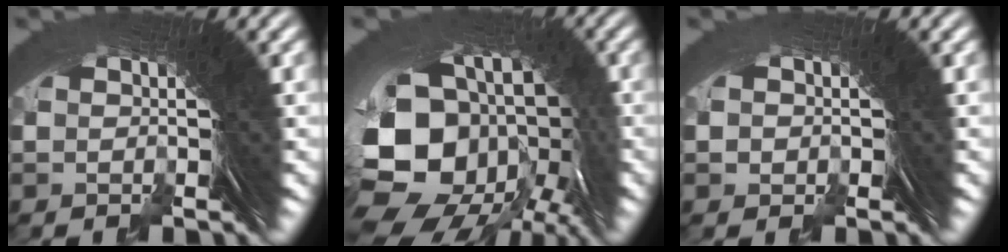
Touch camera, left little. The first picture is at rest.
{"total": 15.3, "force": [-3.5, 11.1, 9.9], "torque": [-0.210, -0.067, -0.035]}
{"total": 1.5, "force": [-0.8, 1.0, -0.8], "torque": [0.018, -0.001, -0.016]}